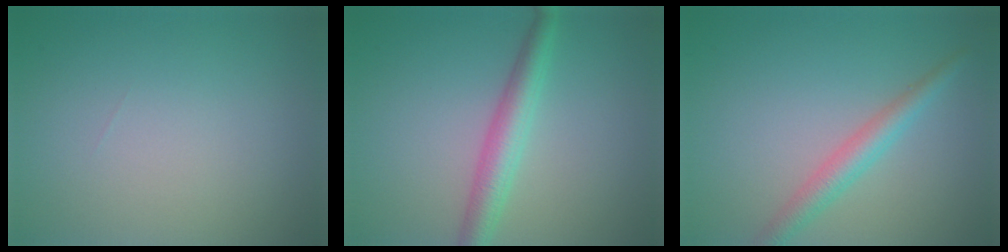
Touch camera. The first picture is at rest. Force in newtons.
{"total": 3.6, "press": 3.6, "slide": 0.1}
{"total": 2.8, "press": 2.8, "slide": 0.0}